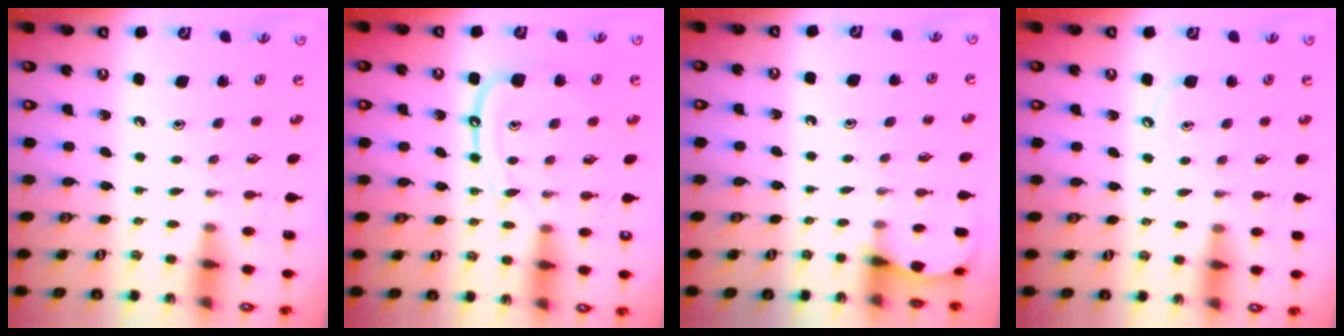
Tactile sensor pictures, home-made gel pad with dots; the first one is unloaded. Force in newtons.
{"total": 11.4, "press": 11.4, "slide": 1.2}
{"total": 3.9, "press": 3.8, "slide": 0.5}
{"total": 3.3, "press": 3.3, "slide": 0.5}